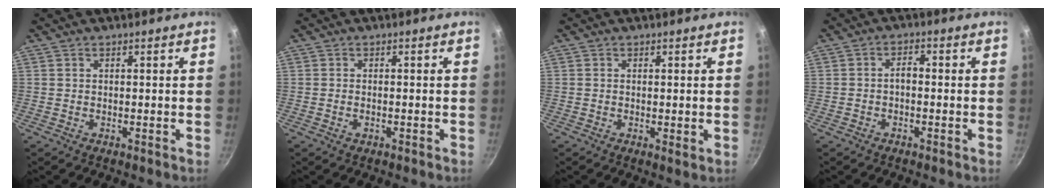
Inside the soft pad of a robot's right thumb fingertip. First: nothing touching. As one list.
[{"total": 1.0, "force": [-0.5, 0.5, 0.8], "torque": [-0.020, 0.004, -0.009]}, {"total": 1.3, "force": [0.0, 0.2, 1.2], "torque": [-0.022, -0.005, -0.001]}, {"total": 2.3, "force": [-0.7, 1.2, 1.8], "torque": [-0.028, 0.016, -0.015]}]